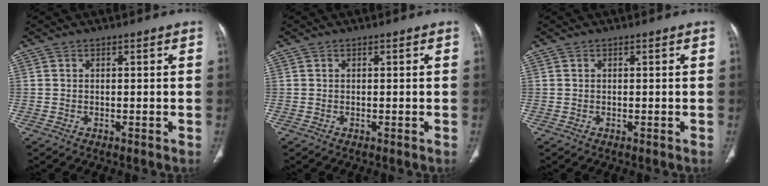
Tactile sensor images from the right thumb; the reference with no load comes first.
{"total": 0.0}
{"total": 0.0}